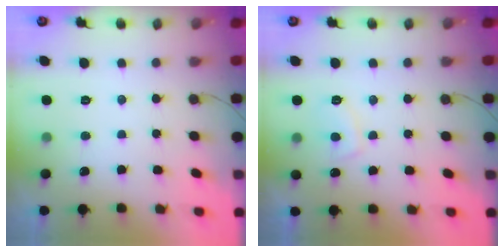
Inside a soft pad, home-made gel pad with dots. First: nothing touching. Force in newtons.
{"total": 4.0, "press": 3.9, "slide": 0.8}